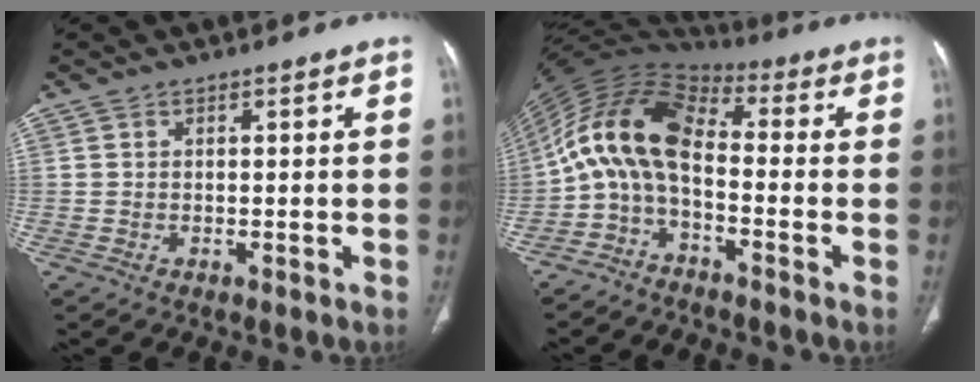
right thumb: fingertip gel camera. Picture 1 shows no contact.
{"total": 11.8, "force": [-2.3, 6.1, 9.9], "torque": [-0.186, 0.066, -0.061]}